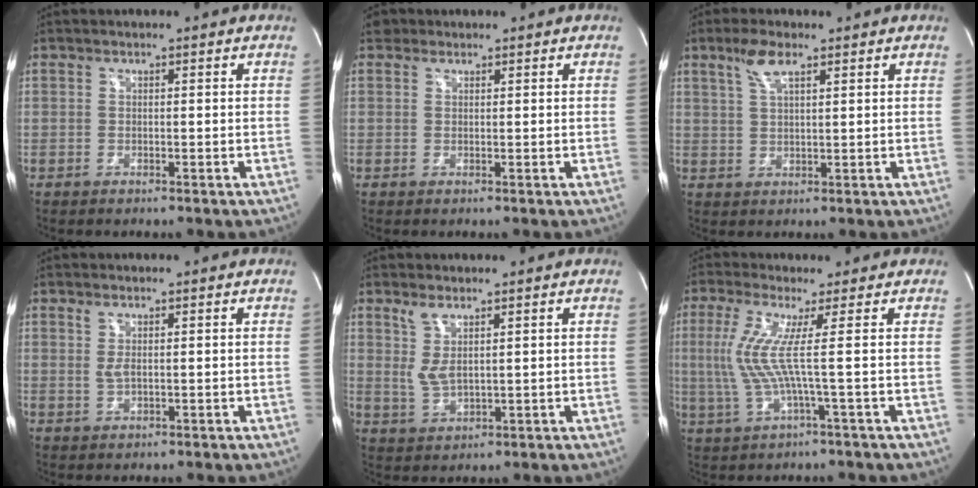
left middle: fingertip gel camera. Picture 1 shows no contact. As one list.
[{"total": 1.5, "force": [1.0, 1.1, 0.1], "torque": [0.002, 0.014, 0.013]}, {"total": 4.4, "force": [2.7, 1.0, 3.3], "torque": [-0.076, 0.008, 0.056]}, {"total": 1.6, "force": [0.4, 0.5, 1.4], "torque": [-0.035, -0.001, 0.014]}, {"total": 4.0, "force": [1.8, 1.2, 3.4], "torque": [-0.079, -0.003, 0.046]}, {"total": 6.7, "force": [0.7, -1.5, 6.6], "torque": [-0.154, -0.001, 0.016]}]